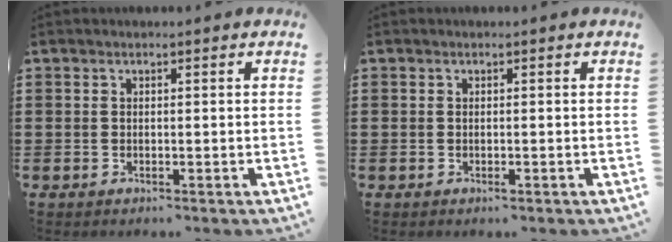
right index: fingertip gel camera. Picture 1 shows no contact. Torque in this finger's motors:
{"motor_torque": [0.67, 0.08, 0.03, 0.02]}